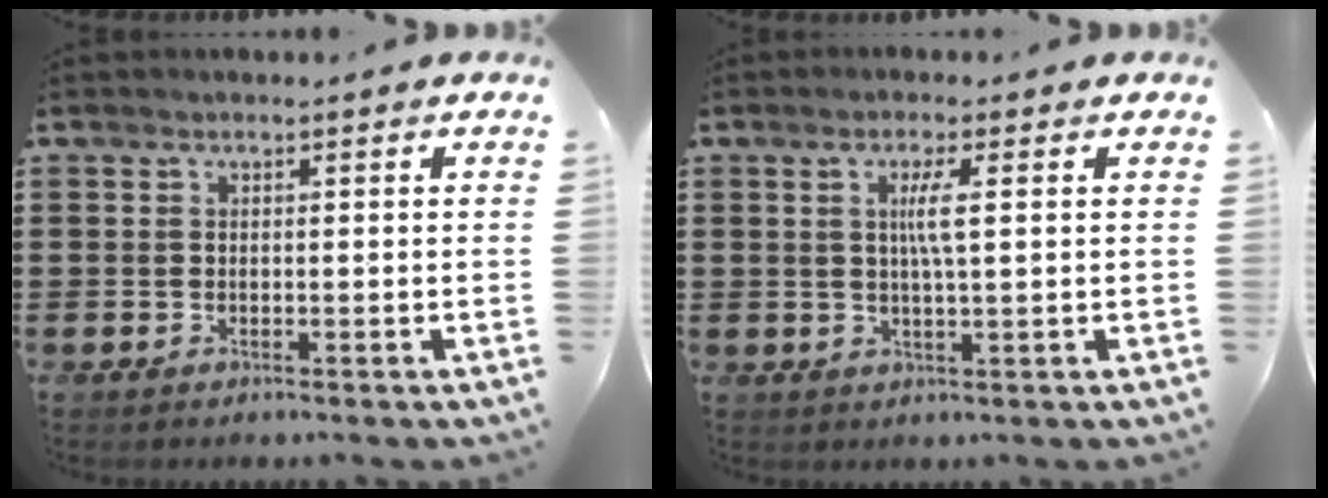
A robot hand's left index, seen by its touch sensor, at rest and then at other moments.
{"total": 3.7, "force": [0.7, 0.2, 3.6], "torque": [-0.072, -0.001, 0.009]}